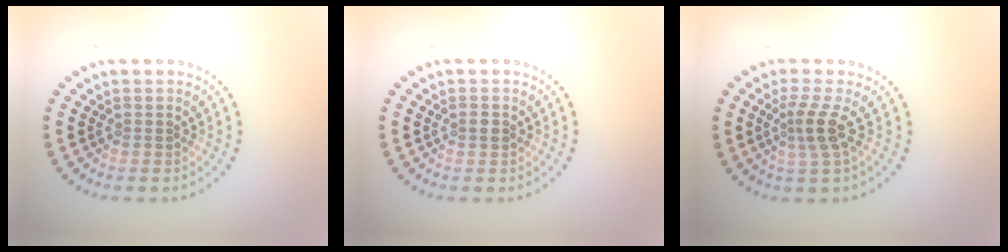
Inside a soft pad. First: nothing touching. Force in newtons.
{"total": 1.2, "press": 1.2, "slide": 0.1}
{"total": 2.5, "press": 1.7, "slide": 1.8}